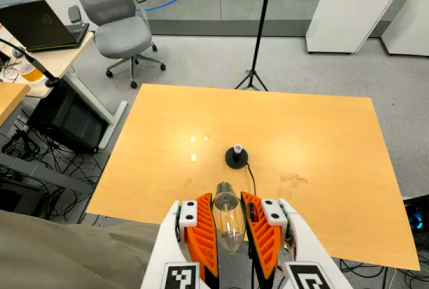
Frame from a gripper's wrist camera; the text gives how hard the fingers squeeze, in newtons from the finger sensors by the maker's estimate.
{"total": 20.2, "left": 21.5, "right": 18.9}